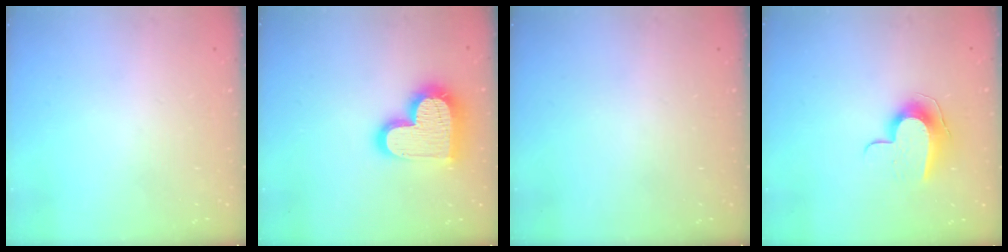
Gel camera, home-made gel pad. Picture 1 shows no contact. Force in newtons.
{"total": 19.8, "press": 19.7, "slide": 1.3}
{"total": 0.0}
{"total": 9.6, "press": 9.6, "slide": 0.3}